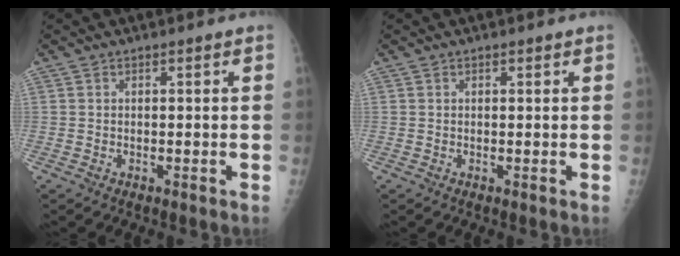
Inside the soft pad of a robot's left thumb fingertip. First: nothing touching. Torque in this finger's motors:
{"motor_torque": [0.19, -0.03, -0.23, -0.18, -0.02]}